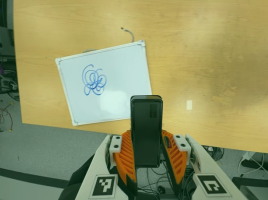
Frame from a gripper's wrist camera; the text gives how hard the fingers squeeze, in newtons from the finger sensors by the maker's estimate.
{"total": 4.4, "left": 3.1, "right": 5.7}